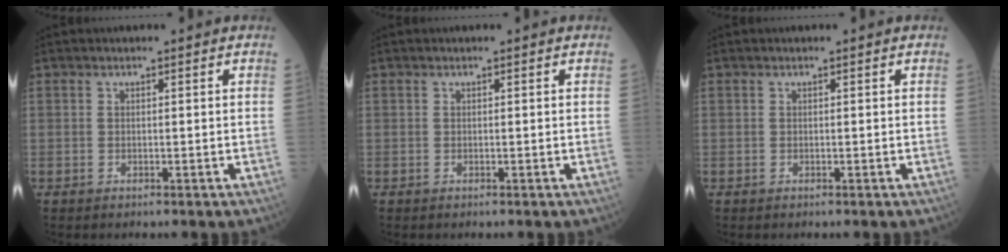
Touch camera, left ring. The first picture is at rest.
{"total": 0.0}
{"total": 0.0}